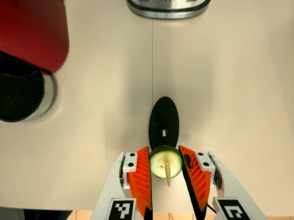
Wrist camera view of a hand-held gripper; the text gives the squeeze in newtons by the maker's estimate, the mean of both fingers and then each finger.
{"total": 9.7, "left": 9.6, "right": 9.8}